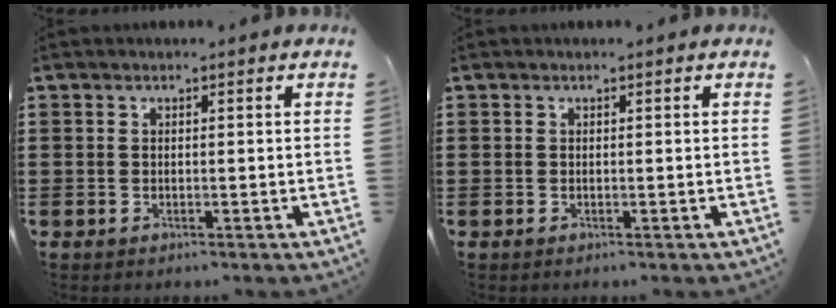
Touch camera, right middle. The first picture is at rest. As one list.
[{"total": 0.0}]